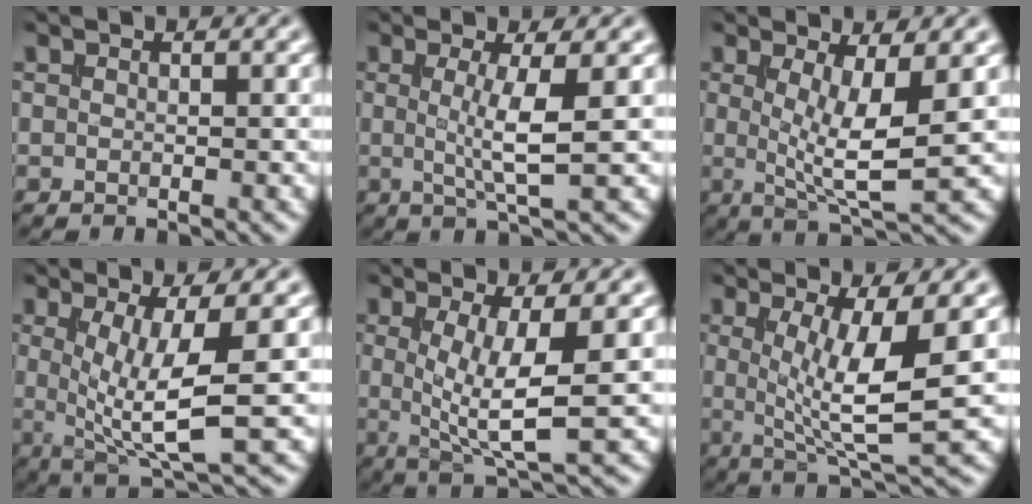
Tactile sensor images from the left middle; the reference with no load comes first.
{"total": 3.9, "force": [0.3, 0.7, 3.9], "torque": [-0.067, -0.007, 0.004]}
{"total": 5.7, "force": [0.4, 1.4, 5.5], "torque": [-0.092, -0.013, 0.008]}
{"total": 7.0, "force": [0.2, 1.8, 6.7], "torque": [-0.117, -0.011, 0.007]}
{"total": 6.0, "force": [0.2, 1.5, 5.9], "torque": [-0.106, -0.011, 0.006]}
{"total": 7.0, "force": [0.5, 1.6, 6.8], "torque": [-0.114, -0.011, 0.012]}